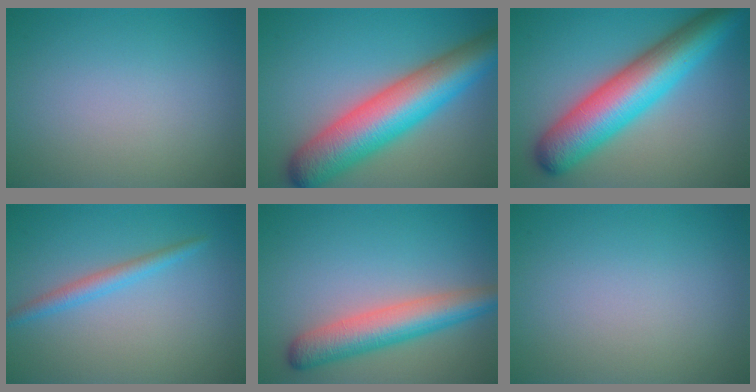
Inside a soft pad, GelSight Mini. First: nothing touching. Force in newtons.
{"total": 10.5, "press": 10.5, "slide": 0.4}
{"total": 10.1, "press": 10.1, "slide": 0.2}
{"total": 2.0, "press": 2.0, "slide": 0.1}
{"total": 5.6, "press": 5.6, "slide": 0.2}
{"total": 0.0}